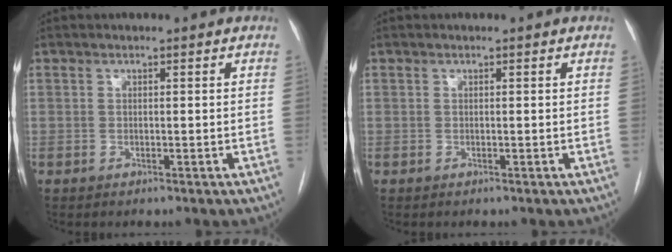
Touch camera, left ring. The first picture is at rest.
{"total": 0.0}